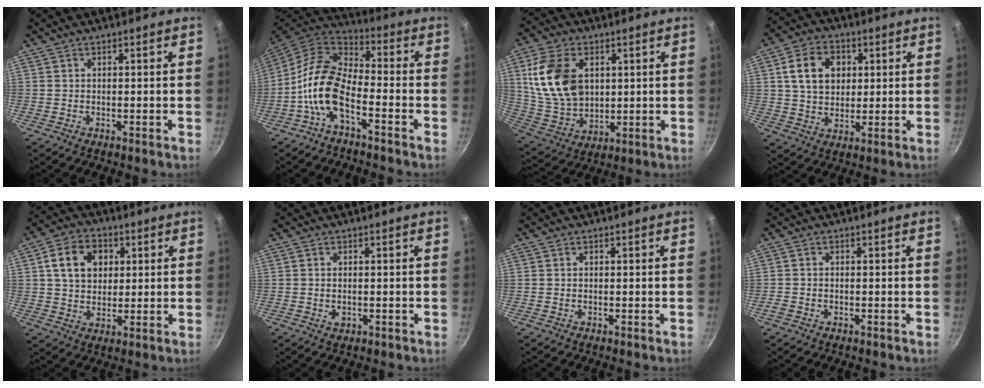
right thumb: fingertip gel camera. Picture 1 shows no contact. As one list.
[{"total": 11.7, "force": [-4.6, 5.9, 9.0], "torque": [-0.169, 0.050, -0.101]}, {"total": 16.7, "force": [3.7, 11.7, 11.3], "torque": [-0.194, -0.010, 0.086]}, {"total": 10.9, "force": [2.7, 8.3, 6.5], "torque": [-0.092, 0.004, 0.042]}, {"total": 10.5, "force": [2.9, 8.1, 6.0], "torque": [-0.084, 0.005, 0.042]}, {"total": 1.3, "force": [-0.2, 0.9, 0.9], "torque": [-0.014, 0.000, -0.003]}, {"total": 0.0}, {"total": 1.0, "force": [-0.6, 0.7, 0.5], "torque": [-0.013, 0.002, -0.015]}]